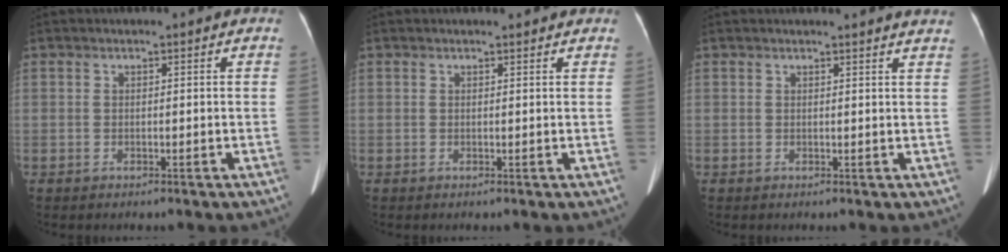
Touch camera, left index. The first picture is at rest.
{"total": 0.9, "force": [0.9, 0.2, 0.1], "torque": [-0.014, 0.000, 0.009]}
{"total": 4.1, "force": [4.0, -0.3, 1.0], "torque": [-0.014, -0.009, 0.024]}